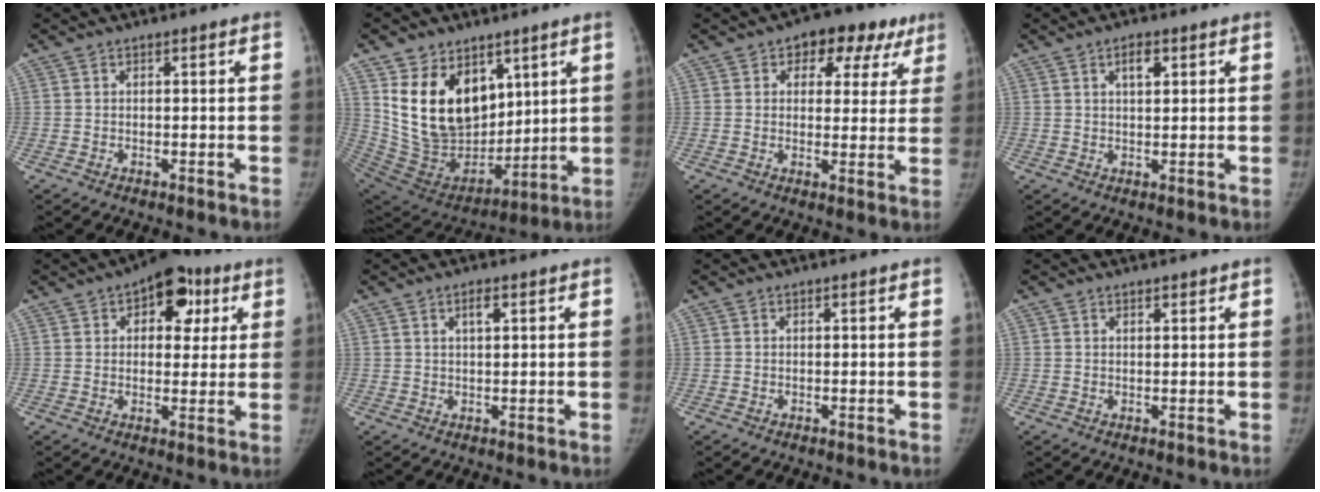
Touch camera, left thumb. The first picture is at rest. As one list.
[{"total": 20.6, "force": [8.5, 14.0, 12.6], "torque": [-0.184, -0.044, 0.180]}, {"total": 10.8, "force": [5.4, 7.2, 5.9], "torque": [-0.009, 0.001, 0.061]}, {"total": 3.1, "force": [1.4, 1.5, 2.3], "torque": [-0.030, -0.004, 0.023]}, {"total": 11.4, "force": [4.7, 7.0, 7.7], "torque": [-0.049, 0.001, 0.058]}, {"total": 2.1, "force": [1.0, 0.7, 1.7], "torque": [-0.026, -0.002, 0.016]}, {"total": 0.0}, {"total": 0.7, "force": [0.6, 0.3, 0.2], "torque": [0.000, -0.004, 0.008]}]